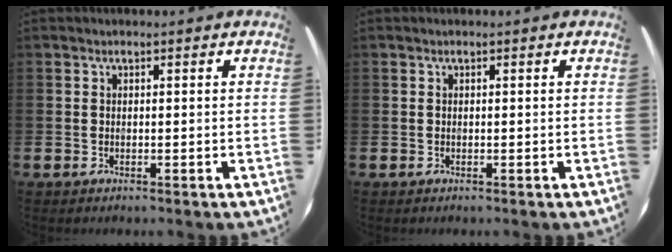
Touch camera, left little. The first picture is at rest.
{"total": 0.0}